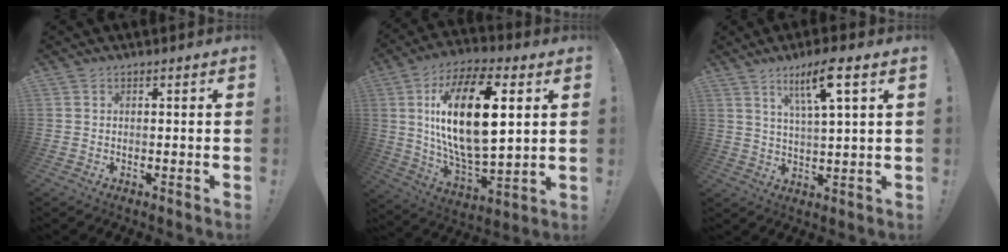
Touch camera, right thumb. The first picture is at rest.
{"total": 24.0, "force": [5.3, 10.8, 20.8], "torque": [-0.393, -0.012, 0.082]}
{"total": 9.5, "force": [5.3, 1.1, 7.8], "torque": [-0.130, -0.016, 0.082]}